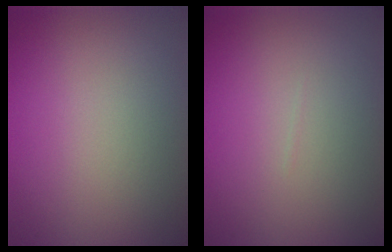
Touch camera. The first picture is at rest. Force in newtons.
{"total": 0.0}